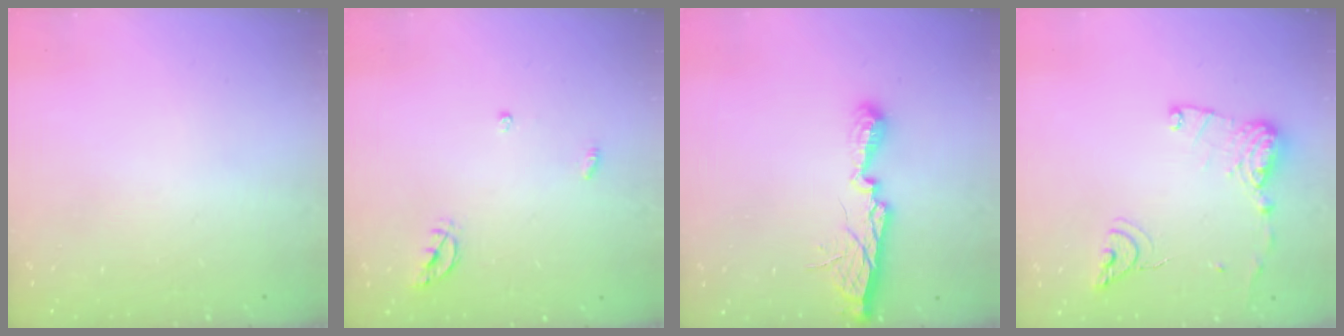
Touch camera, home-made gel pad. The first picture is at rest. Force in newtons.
{"total": 5.5, "press": 5.5, "slide": 0.2}
{"total": 10.1, "press": 10.1, "slide": 0.7}
{"total": 12.7, "press": 12.6, "slide": 1.4}